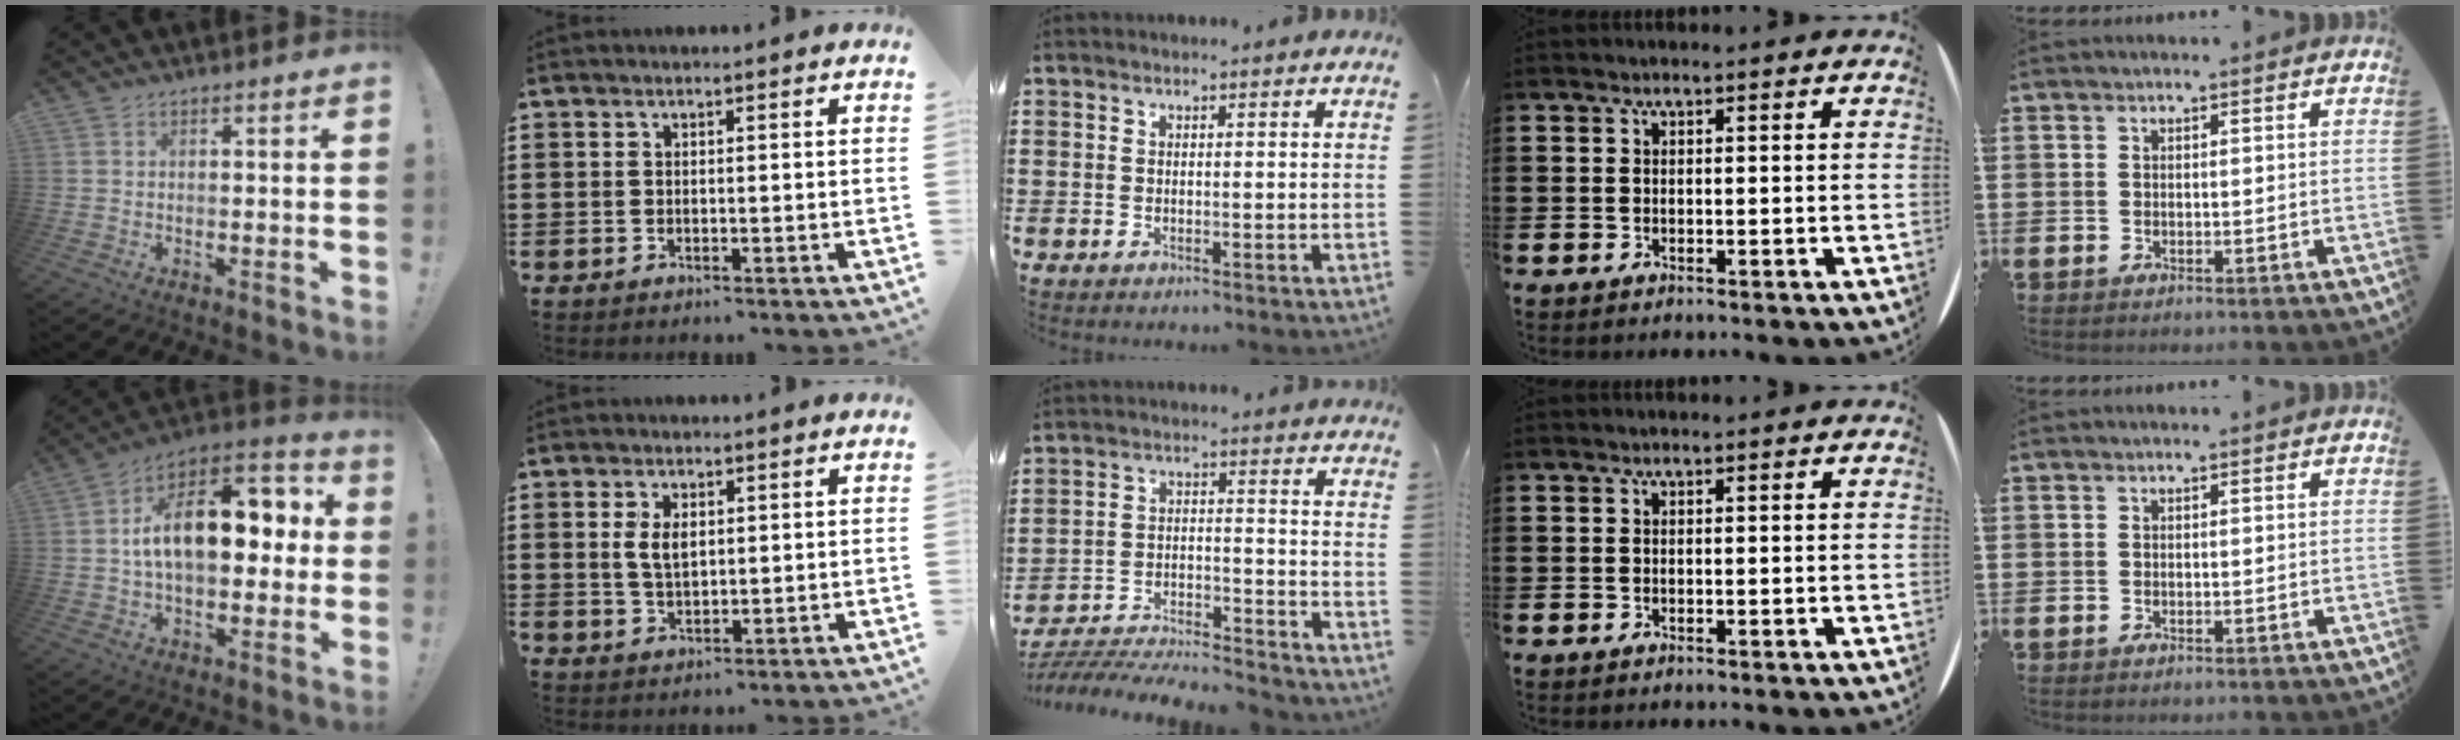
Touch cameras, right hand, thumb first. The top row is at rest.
{"thumb": {"total": 18.7, "force": [2.1, 10.3, 15.5], "torque": [-0.238, 0.007, 0.033]}, "index": {"total": 3.8, "force": [0.8, 1.9, 3.1], "torque": [-0.065, 0.007, 0.013]}, "middle": {"total": 6.5, "force": [-6.3, 0.8, 1.5], "torque": [-0.034, 0.007, -0.126]}}